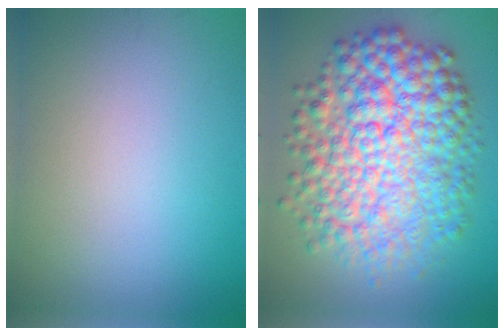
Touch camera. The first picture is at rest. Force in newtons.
{"total": 11.5, "press": 11.5, "slide": 0.1}